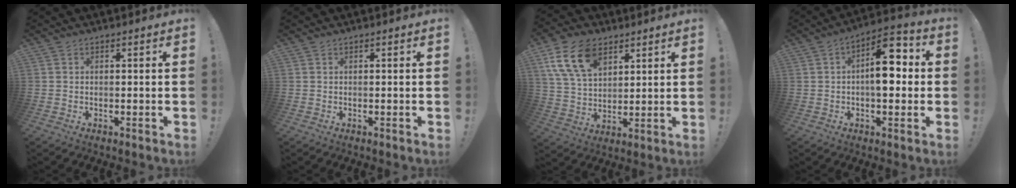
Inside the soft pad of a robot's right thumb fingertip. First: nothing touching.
{"total": 0.0}
{"total": 15.5, "force": [8.0, 9.5, 9.2], "torque": [-0.184, -0.025, 0.150]}
{"total": 13.2, "force": [0.7, 6.7, 11.3], "torque": [-0.153, 0.012, 0.012]}